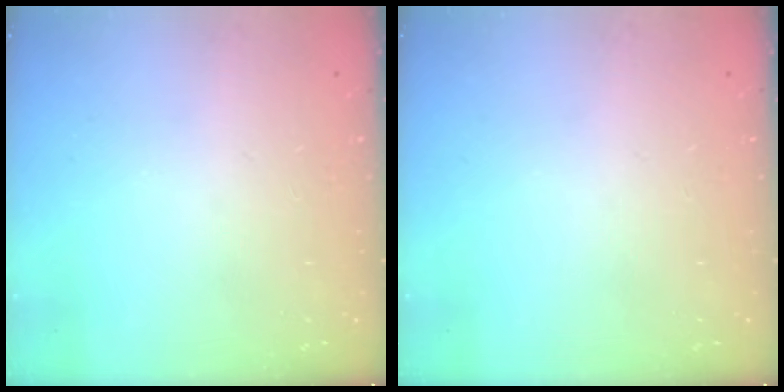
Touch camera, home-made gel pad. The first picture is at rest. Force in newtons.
{"total": 0.0}